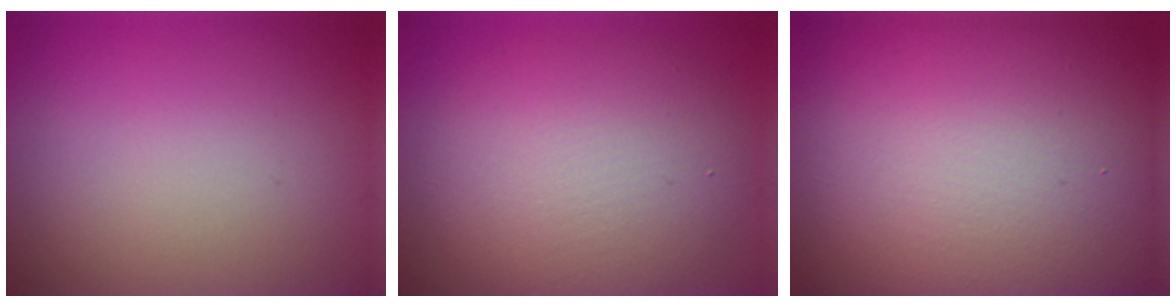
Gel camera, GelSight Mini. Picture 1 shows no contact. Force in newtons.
{"total": 8.0, "press": 8.0, "slide": 0.3}
{"total": 20.3, "press": 20.3, "slide": 1.2}